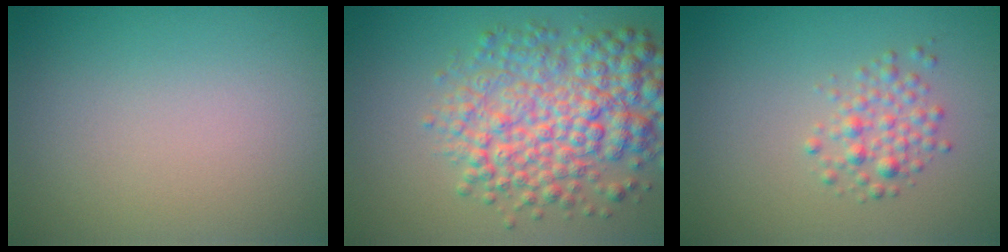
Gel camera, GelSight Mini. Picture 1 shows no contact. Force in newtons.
{"total": 7.8, "press": 7.8, "slide": 0.1}
{"total": 2.1, "press": 2.1, "slide": 0.1}